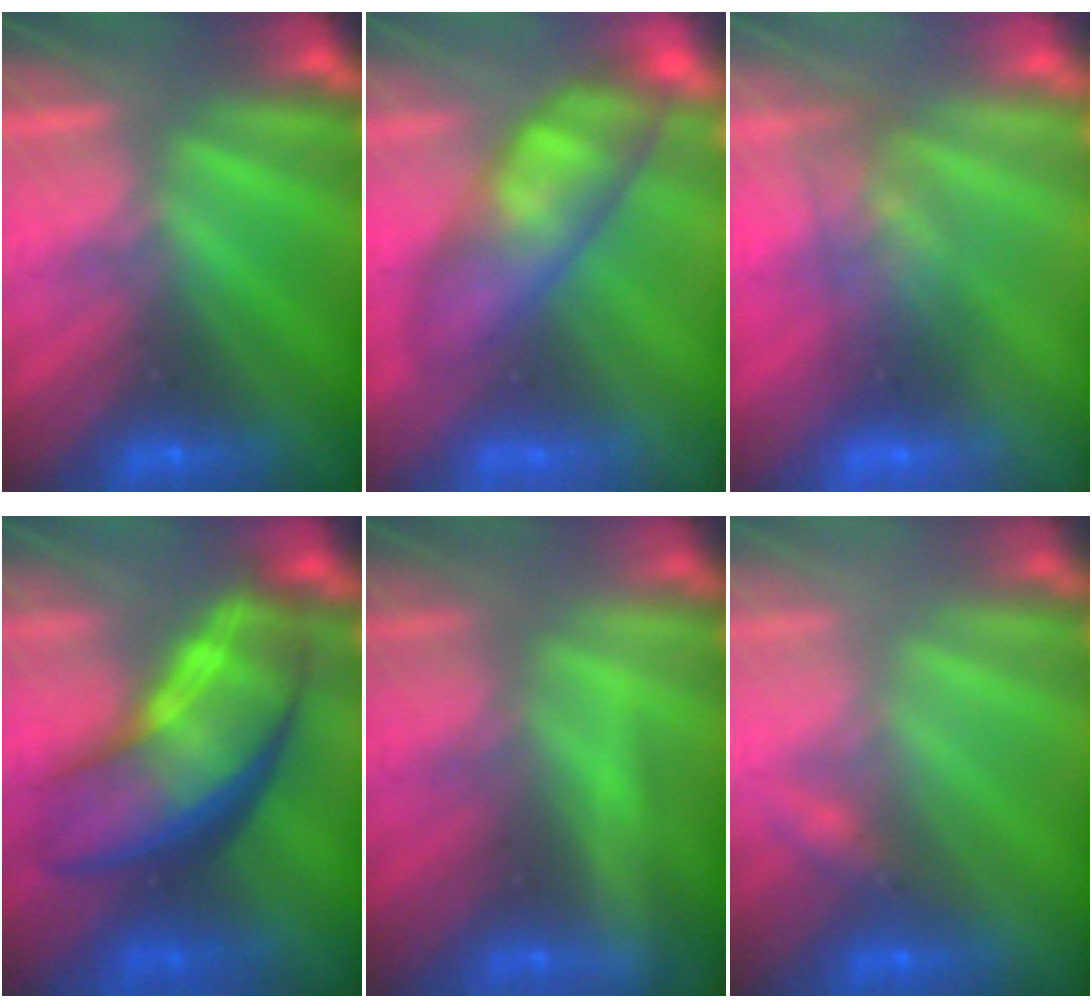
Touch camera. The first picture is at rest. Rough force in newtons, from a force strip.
{"total": 4.1}
{"total": 2.7}
{"total": 10.9}
{"total": 2.3}
{"total": 2.4}